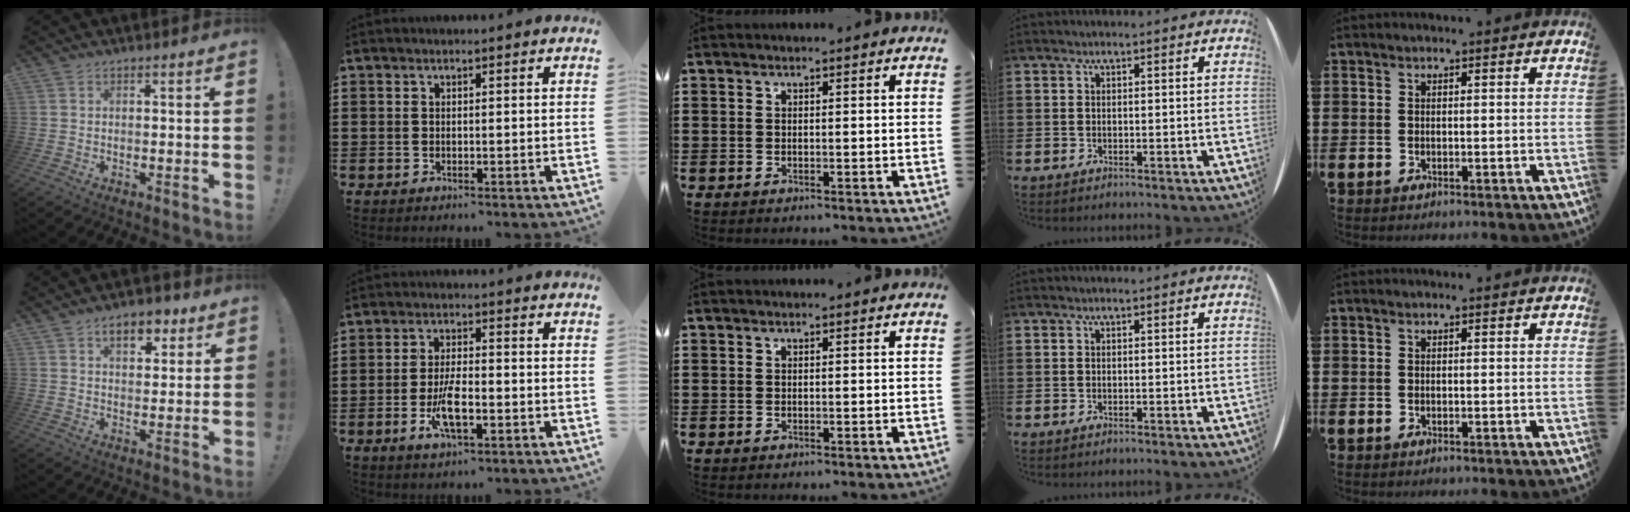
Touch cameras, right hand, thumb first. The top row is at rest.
{"thumb": {"total": 8.1, "force": [4.2, 4.6, 5.1], "torque": [-0.071, -0.005, 0.073]}, "index": {"total": 6.3, "force": [-2.2, 1.9, 5.5], "torque": [-0.117, -0.008, -0.044]}}